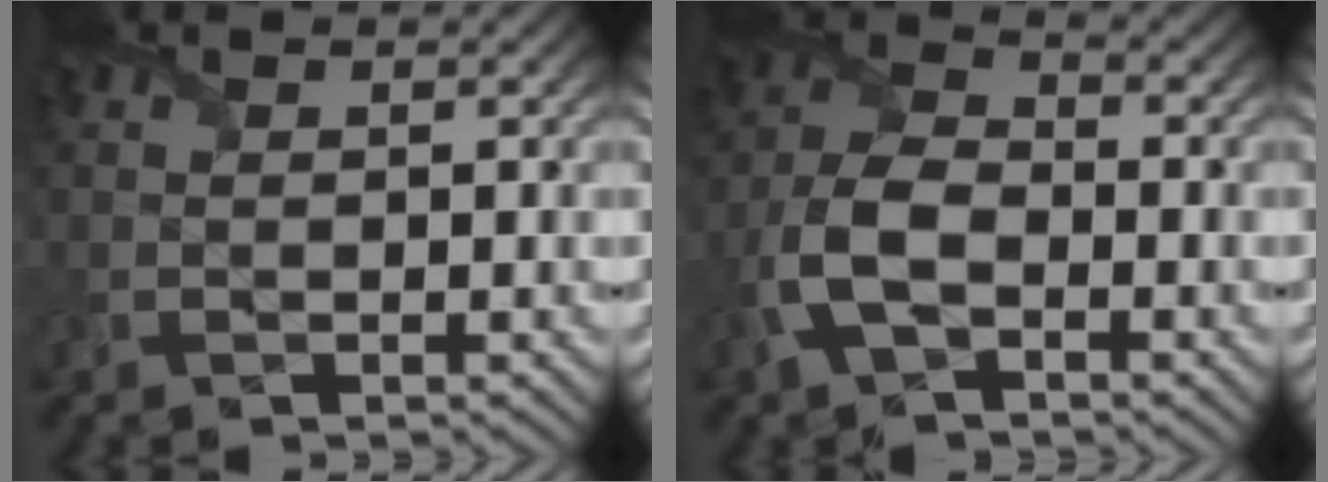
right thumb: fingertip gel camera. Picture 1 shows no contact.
{"total": 7.1, "force": [-2.9, 3.9, 5.2], "torque": [-0.124, 0.005, -0.073]}